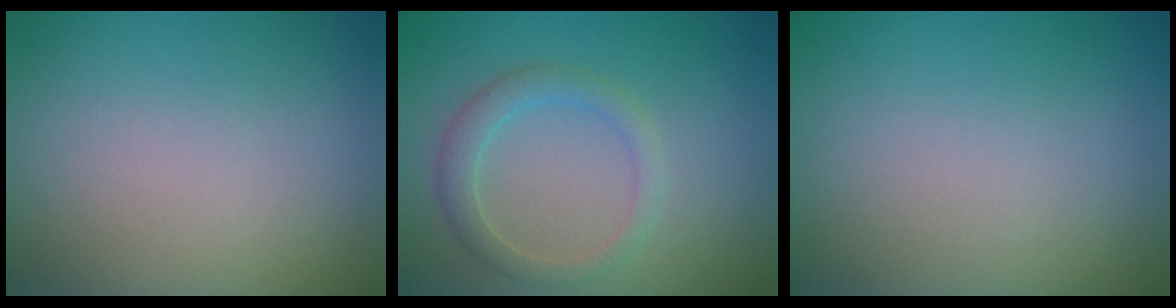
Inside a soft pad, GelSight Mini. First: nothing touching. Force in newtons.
{"total": 2.3, "press": 2.3, "slide": 0.1}
{"total": 0.0}